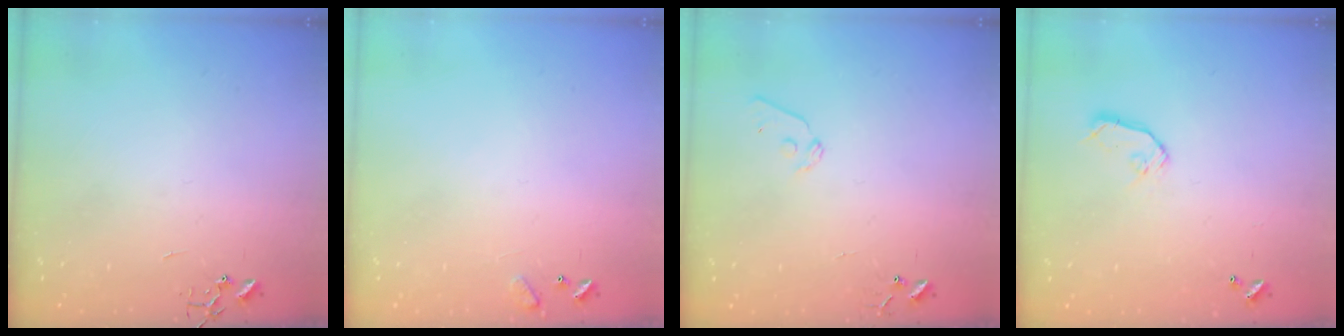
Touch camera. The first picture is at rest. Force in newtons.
{"total": 6.4, "press": 6.4, "slide": 0.5}
{"total": 7.2, "press": 7.2, "slide": 0.5}
{"total": 7.3, "press": 7.3, "slide": 0.4}